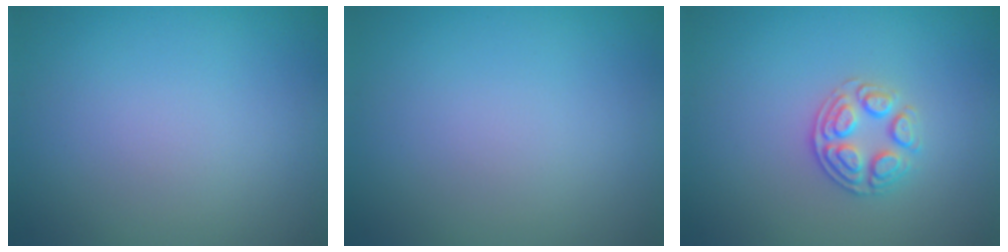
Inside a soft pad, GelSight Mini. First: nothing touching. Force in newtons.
{"total": 0.0}
{"total": 2.7, "press": 2.5, "slide": 0.9}